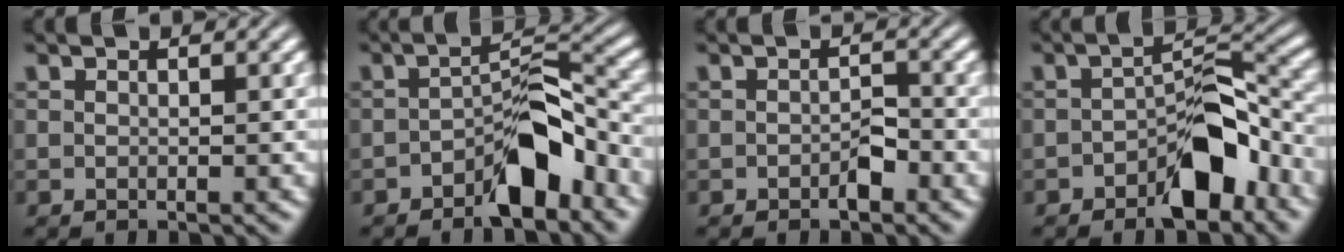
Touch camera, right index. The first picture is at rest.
{"total": 4.4, "force": [-2.7, 0.5, 3.5], "torque": [-0.036, -0.003, -0.039]}
{"total": 1.3, "force": [-1.0, -0.1, 0.8], "torque": [-0.002, -0.003, -0.013]}
{"total": 4.8, "force": [-2.6, 1.0, 3.9], "torque": [-0.043, -0.004, -0.038]}